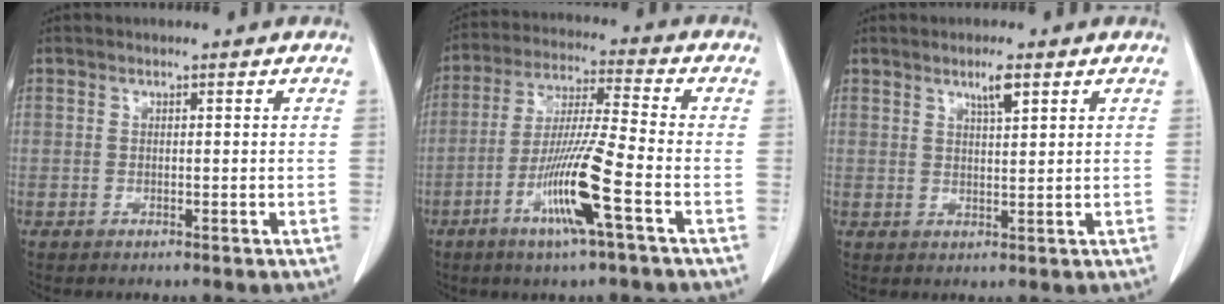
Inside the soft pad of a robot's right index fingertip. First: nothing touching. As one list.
[{"total": 12.1, "force": [-5.0, -0.5, 11.0], "torque": [-0.217, -0.014, -0.098]}, {"total": 2.9, "force": [1.8, 0.3, 2.3], "torque": [-0.044, -0.001, 0.032]}]